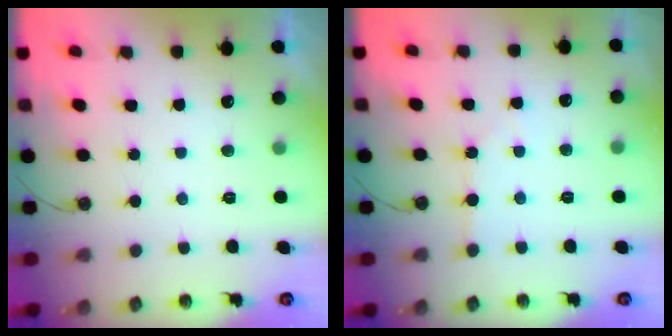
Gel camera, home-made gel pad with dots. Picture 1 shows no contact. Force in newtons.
{"total": 3.1, "press": 3.1, "slide": 0.3}